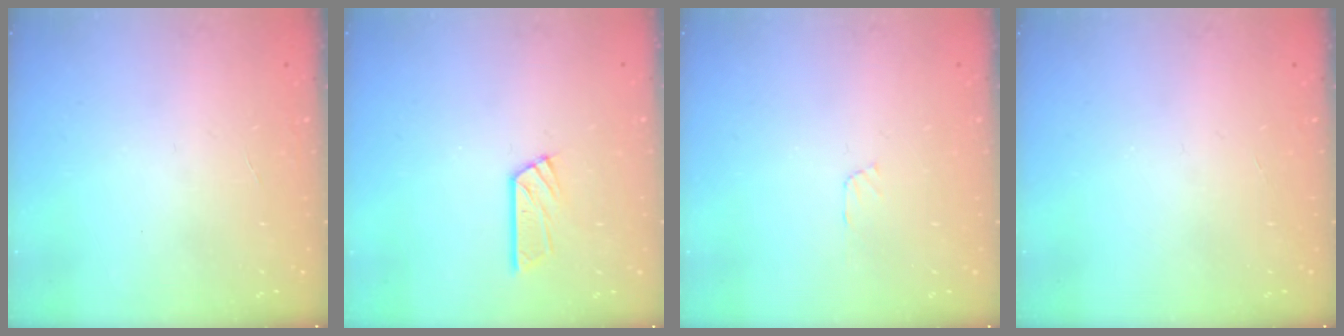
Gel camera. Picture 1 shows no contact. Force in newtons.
{"total": 6.9, "press": 6.9, "slide": 0.6}
{"total": 4.0, "press": 4.0, "slide": 0.5}
{"total": 0.0}